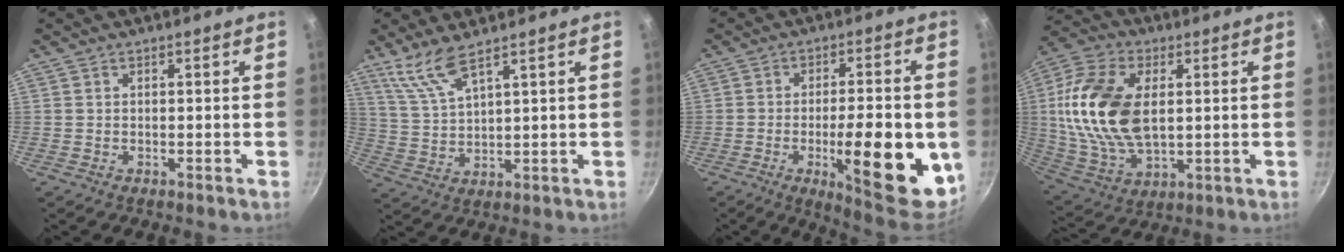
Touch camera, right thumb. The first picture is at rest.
{"total": 7.0, "force": [5.2, 0.8, 4.6], "torque": [-0.099, -0.032, 0.120]}
{"total": 20.0, "force": [-4.6, 6.3, 18.4], "torque": [-0.222, 0.003, -0.057]}
{"total": 19.5, "force": [2.7, 11.4, 15.6], "torque": [-0.294, -0.005, 0.055]}